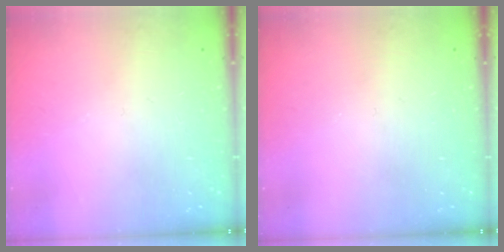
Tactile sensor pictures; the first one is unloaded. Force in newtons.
{"total": 0.0}